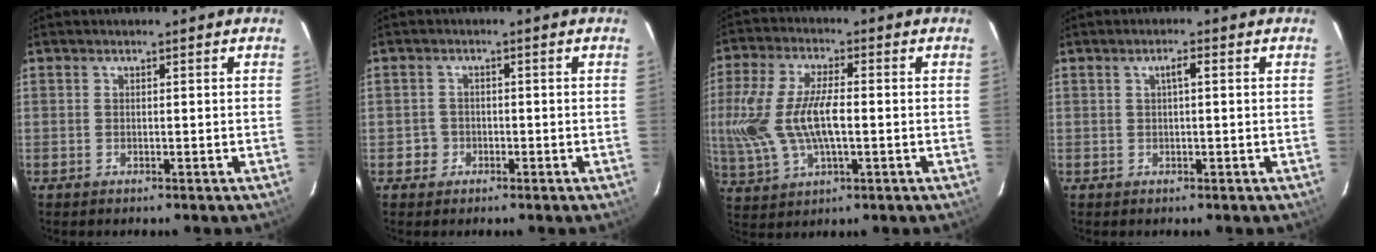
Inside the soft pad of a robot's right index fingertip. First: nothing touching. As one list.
[{"total": 2.6, "force": [-1.0, 2.4, -0.1], "torque": [0.000, 0.013, -0.015]}, {"total": 14.7, "force": [-0.6, 6.5, 13.1], "torque": [-0.281, 0.001, -0.006]}, {"total": 1.7, "force": [0.4, 0.2, 1.6], "torque": [-0.029, 0.006, 0.006]}]